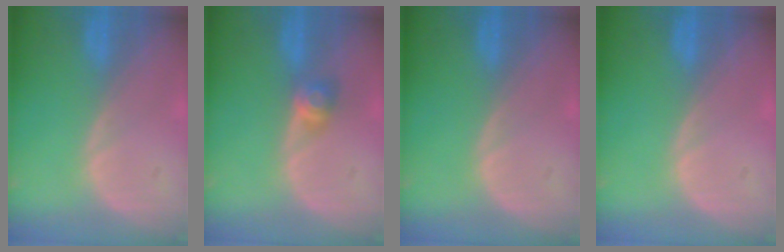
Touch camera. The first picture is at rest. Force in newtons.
{"total": 3.0, "press": 2.6, "slide": 1.5}
{"total": 0.0}
{"total": 0.0}